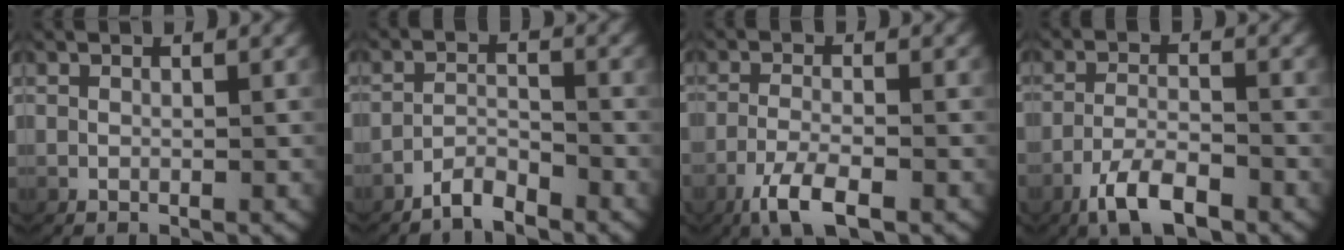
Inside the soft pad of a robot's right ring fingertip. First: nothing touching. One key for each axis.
{"total": 2.9, "fx": -2.7, "fy": 0.7, "fz": 0.7, "tx": -0.013, "ty": -0.002, "tz": -0.053}
{"total": 4.7, "fx": -2.8, "fy": 1.6, "fz": 3.4, "tx": -0.077, "ty": -0.020, "tz": -0.040}
{"total": 5.0, "fx": -3.3, "fy": 2.0, "fz": 3.2, "tx": -0.054, "ty": -0.009, "tz": -0.055}